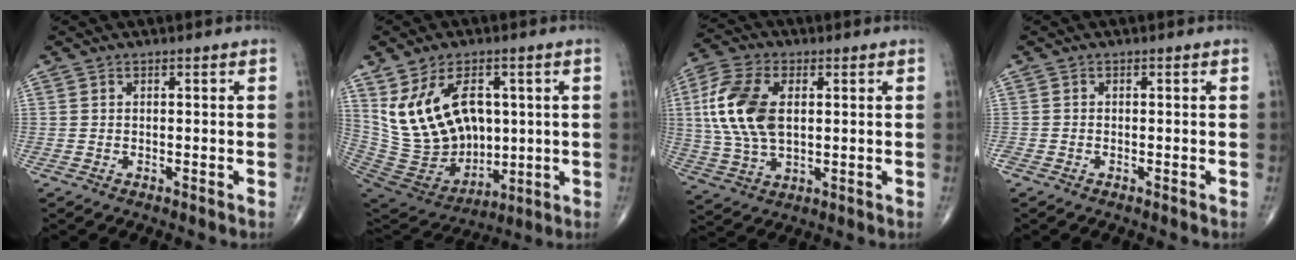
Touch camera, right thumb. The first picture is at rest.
{"total": 18.2, "force": [4.5, 12.3, 12.5], "torque": [-0.208, -0.014, 0.116]}
{"total": 14.4, "force": [2.3, 8.2, 11.6], "torque": [-0.245, 0.001, 0.044]}
{"total": 0.6, "force": [-0.4, 0.4, 0.2], "torque": [-0.005, 0.000, -0.009]}